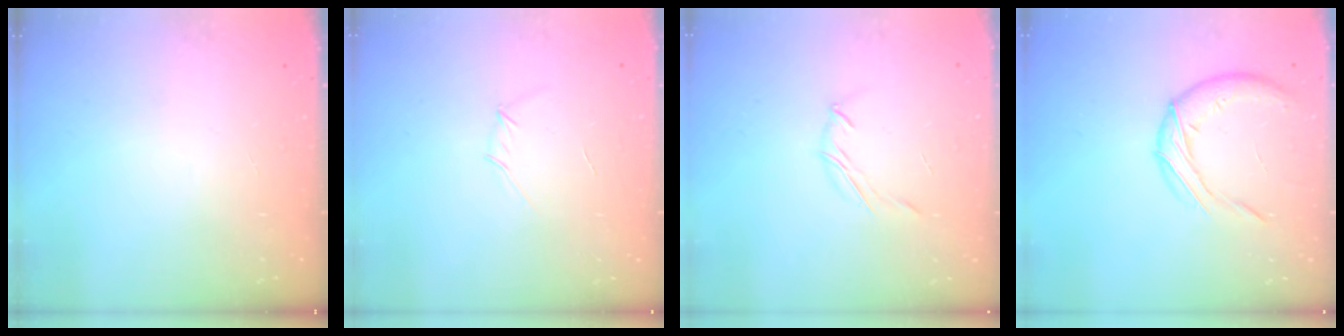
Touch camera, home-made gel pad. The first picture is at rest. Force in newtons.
{"total": 3.5, "press": 3.4, "slide": 0.8}
{"total": 4.4, "press": 4.3, "slide": 0.8}
{"total": 10.8, "press": 10.8, "slide": 0.4}